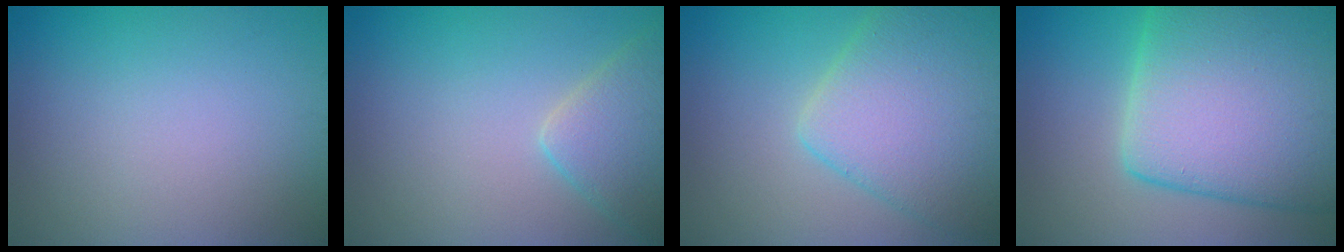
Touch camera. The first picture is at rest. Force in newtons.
{"total": 4.4, "press": 4.4, "slide": 0.2}
{"total": 8.2, "press": 8.2, "slide": 0.4}
{"total": 15.9, "press": 15.9, "slide": 0.8}